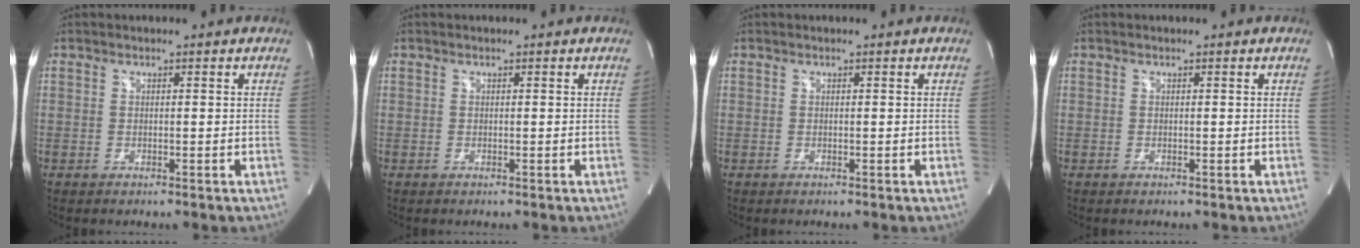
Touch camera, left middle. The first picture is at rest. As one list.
[{"total": 0.0}, {"total": 0.0}, {"total": 0.0}]